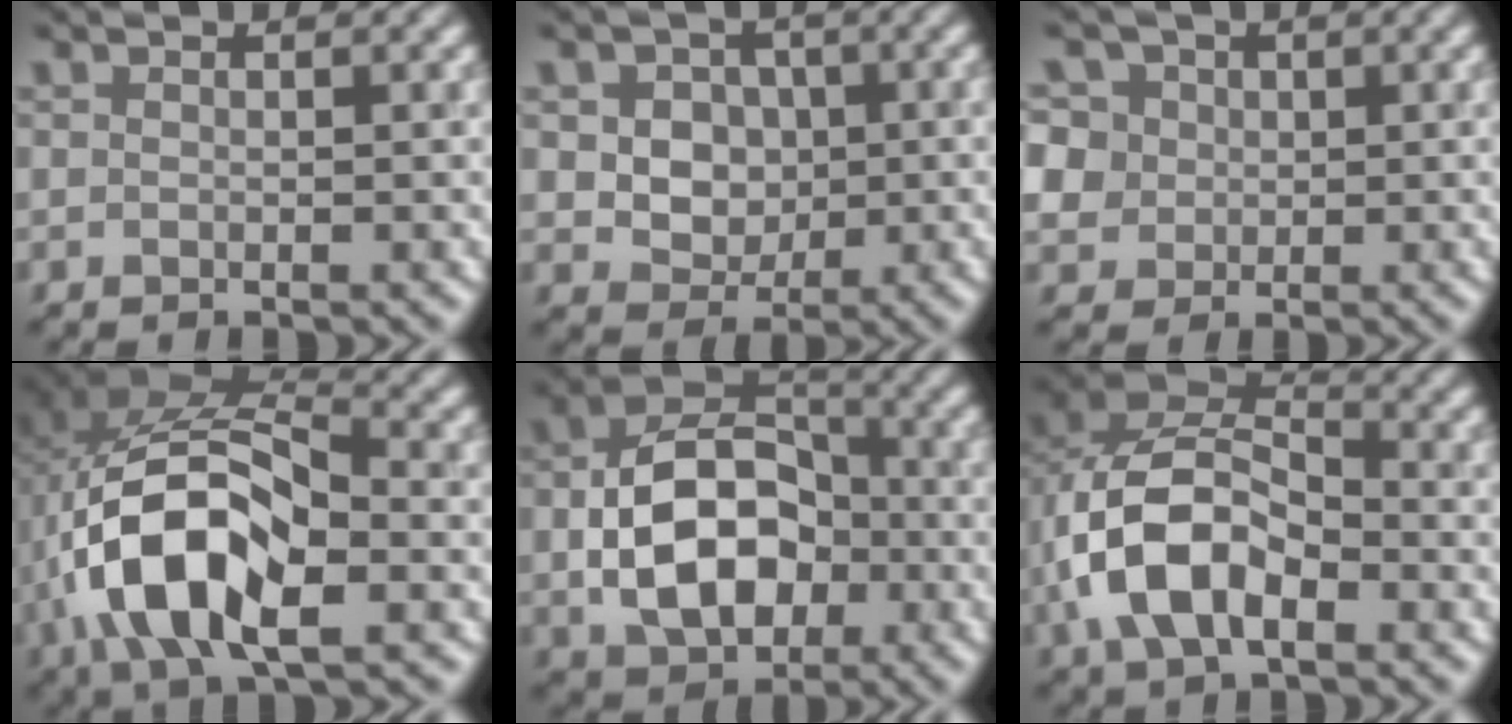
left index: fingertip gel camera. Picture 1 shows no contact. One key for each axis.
{"total": 5.2, "fx": 0.7, "fy": 4.3, "fz": 2.8, "tx": -0.039, "ty": 0.012, "tz": 0.007}
{"total": 8.4, "fx": 3.7, "fy": 6.6, "fz": 3.7, "tx": -0.072, "ty": 0.030, "tz": 0.037}
{"total": 12.1, "fx": -2.8, "fy": 6.0, "fz": 10.1, "tx": -0.205, "ty": 0.009, "tz": -0.060}
{"total": 9.6, "fx": -1.3, "fy": 6.5, "fz": 6.9, "tx": -0.130, "ty": 0.005, "tz": -0.020}
{"total": 9.2, "fx": -2.2, "fy": 5.5, "fz": 7.1, "tx": -0.146, "ty": 0.014, "tz": -0.051}